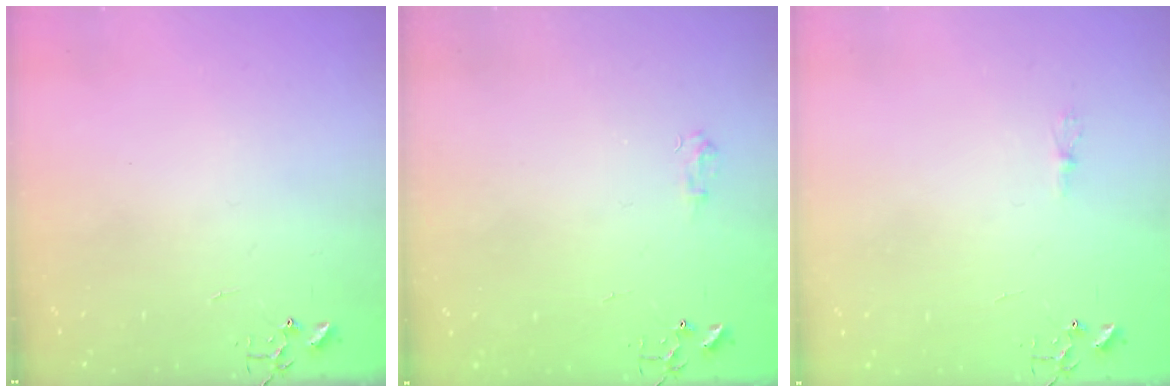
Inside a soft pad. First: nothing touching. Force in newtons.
{"total": 5.7, "press": 5.7, "slide": 0.6}
{"total": 4.7, "press": 4.6, "slide": 0.6}